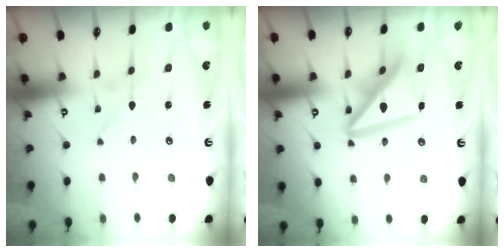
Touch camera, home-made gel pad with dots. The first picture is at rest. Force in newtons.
{"total": 17.3, "press": 17.2, "slide": 1.7}